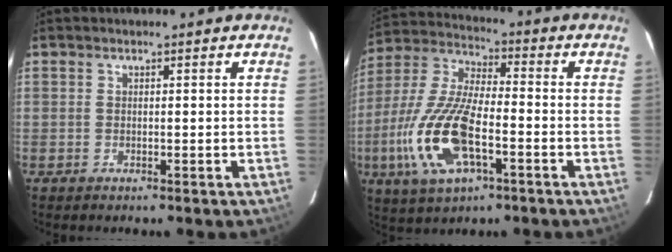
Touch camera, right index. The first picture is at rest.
{"total": 17.8, "force": [-5.7, 6.9, 15.4], "torque": [-0.338, -0.011, -0.111]}